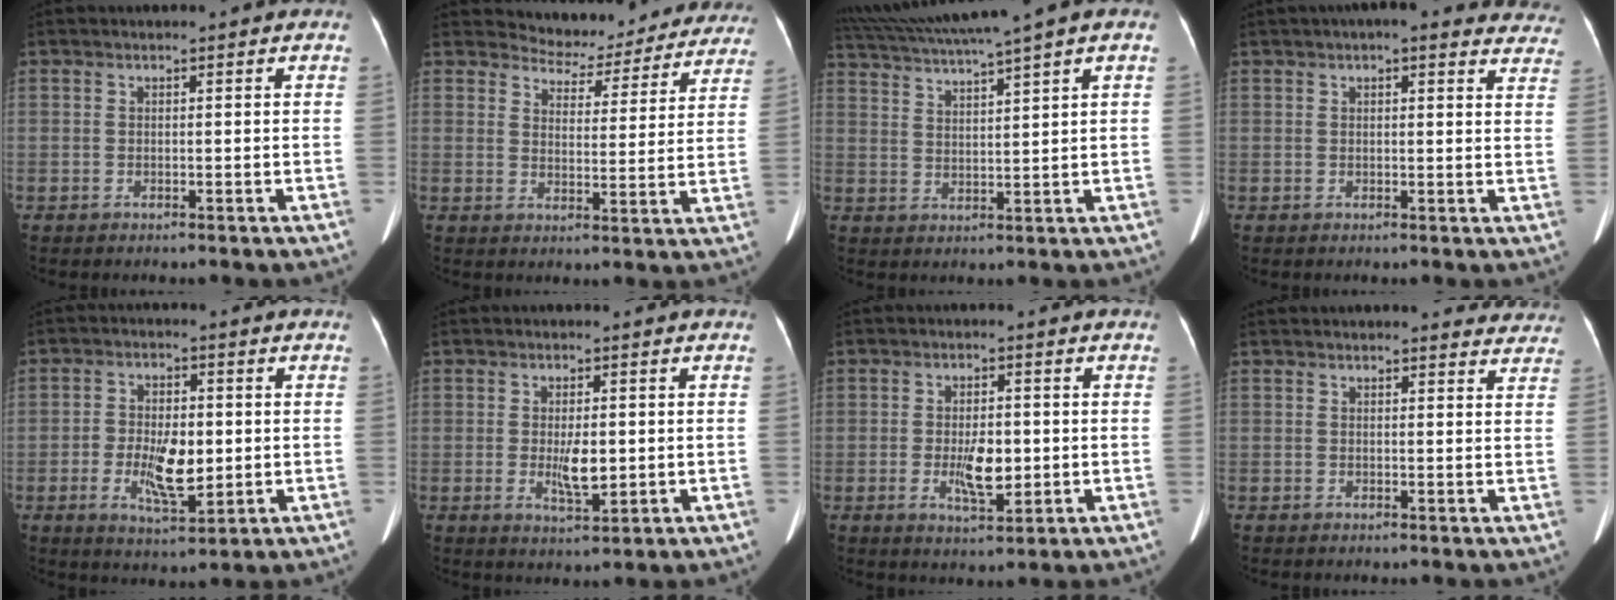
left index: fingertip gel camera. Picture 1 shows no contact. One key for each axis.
{"total": 13.8, "fx": 13.2, "fy": 4.1, "fz": 1.2, "tx": 0.008, "ty": -0.018, "tz": 0.142}
{"total": 11.1, "fx": 8.9, "fy": -1.4, "fz": 6.5, "tx": -0.118, "ty": 0.027, "tz": 0.144}
{"total": 14.1, "fx": 12.2, "fy": 3.7, "fz": 6.0, "tx": -0.041, "ty": 0.019, "tz": 0.121}
{"total": 7.9, "fx": -1.0, "fy": 3.2, "fz": 7.2, "tx": -0.136, "ty": -0.004, "tz": -0.013}
{"total": 4.7, "fx": -0.2, "fy": 1.4, "fz": 4.4, "tx": -0.083, "ty": -0.009, "tz": 0.001}
{"total": 5.7, "fx": -0.7, "fy": 2.1, "fz": 5.2, "tx": -0.097, "ty": -0.007, "tz": -0.007}
{"total": 7.2, "fx": 6.8, "fy": 2.1, "fz": 0.8, "tx": 0.027, "ty": -0.006, "tz": 0.042}